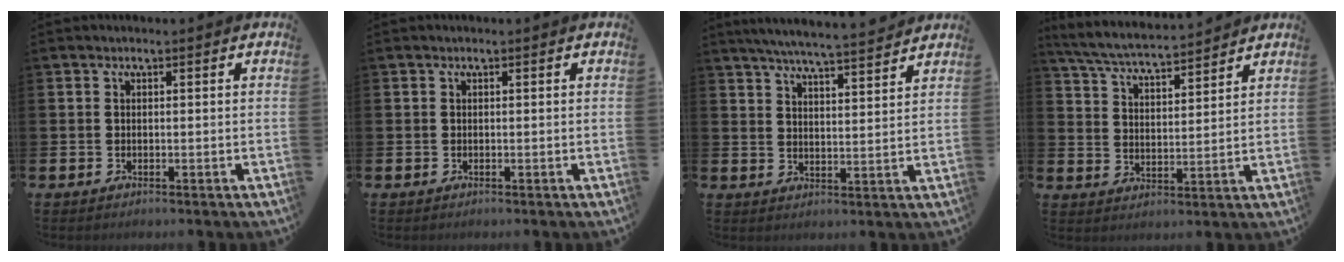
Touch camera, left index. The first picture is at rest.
{"total": 0.0}
{"total": 5.8, "force": [5.6, -0.4, 1.4], "torque": [-0.042, -0.039, 0.097]}
{"total": 5.6, "force": [5.4, 0.3, 1.2], "torque": [-0.047, -0.037, 0.094]}